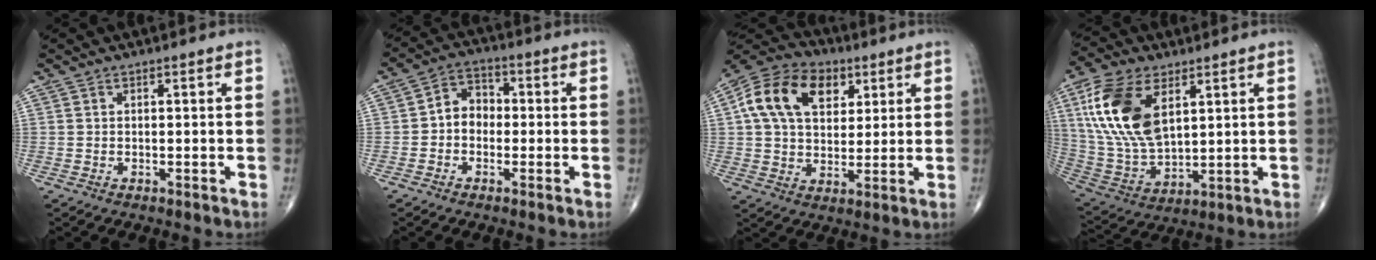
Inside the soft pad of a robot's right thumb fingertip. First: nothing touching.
{"total": 5.9, "force": [-0.8, 4.8, 3.4], "torque": [-0.031, 0.026, -0.028]}
{"total": 16.7, "force": [5.7, 11.3, 11.0], "torque": [-0.181, 0.003, 0.093]}
{"total": 18.2, "force": [6.4, 9.9, 13.9], "torque": [-0.272, -0.020, 0.129]}